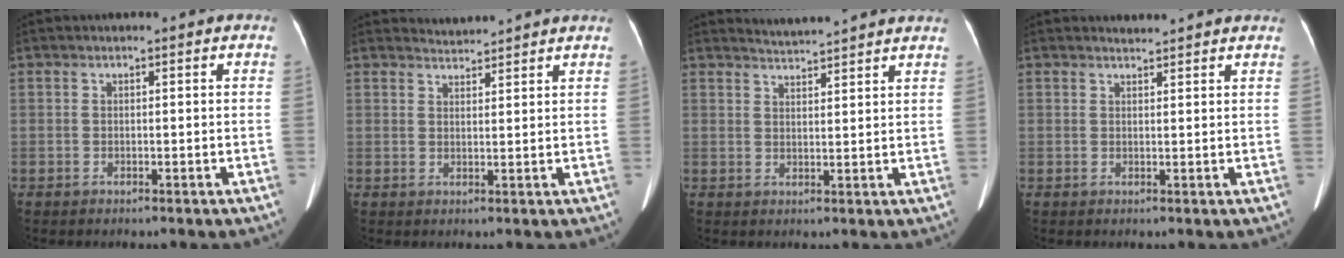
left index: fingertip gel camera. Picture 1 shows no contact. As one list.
[{"total": 3.3, "force": [3.2, -0.3, -0.3], "torque": [-0.002, 0.010, 0.047]}, {"total": 6.7, "force": [6.6, -0.6, 1.3], "torque": [-0.026, 0.013, 0.081]}, {"total": 3.8, "force": [3.7, 0.4, 0.5], "torque": [-0.013, 0.013, 0.040]}]